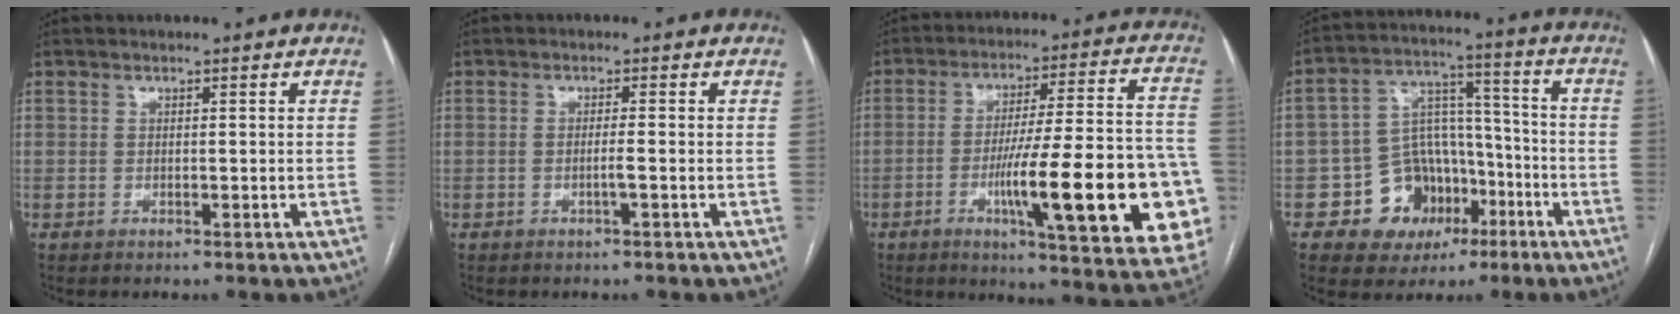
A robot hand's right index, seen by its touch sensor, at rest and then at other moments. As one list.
[{"total": 1.4, "force": [-0.5, -0.3, 1.3], "torque": [-0.025, -0.001, -0.011]}, {"total": 24.7, "force": [-7.1, 2.9, 23.5], "torque": [-0.263, 0.003, -0.092]}, {"total": 11.6, "force": [-5.0, 9.5, 4.6], "torque": [-0.059, 0.039, -0.070]}]